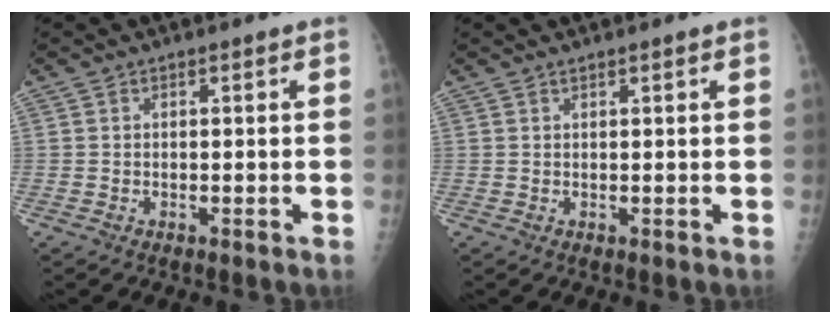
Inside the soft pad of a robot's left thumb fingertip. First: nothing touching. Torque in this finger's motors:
{"motor_torque": [0.47, -0.57, 0.36, -0.25, 0.02]}